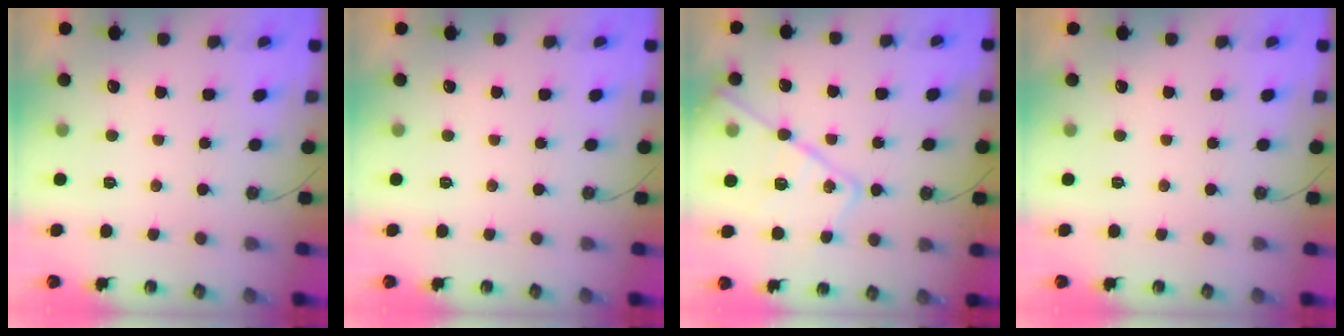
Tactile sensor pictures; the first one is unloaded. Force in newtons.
{"total": 0.0}
{"total": 18.2, "press": 18.1, "slide": 1.6}
{"total": 0.0}